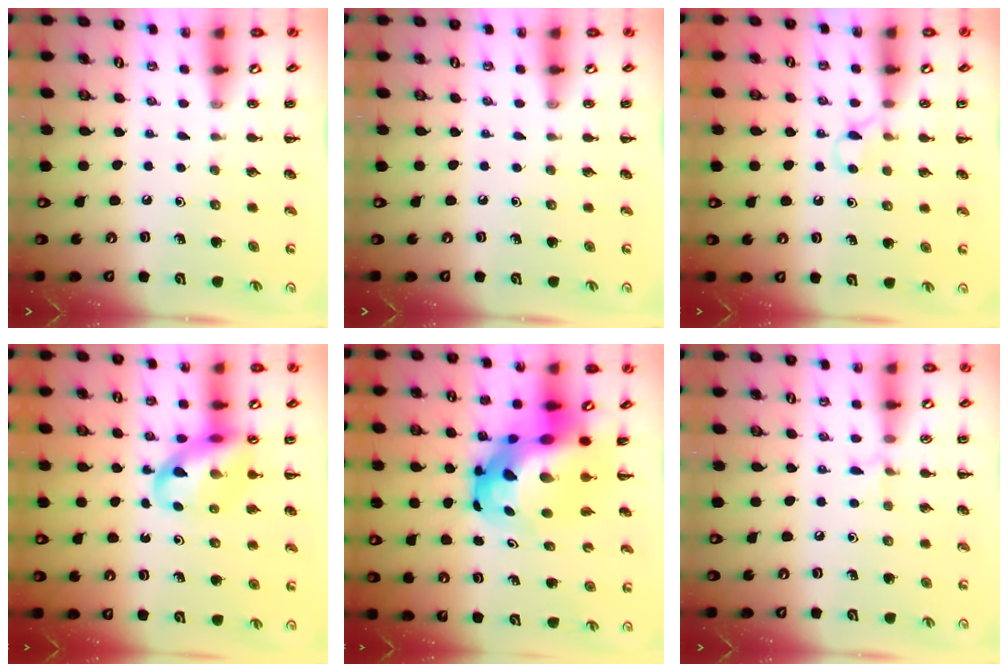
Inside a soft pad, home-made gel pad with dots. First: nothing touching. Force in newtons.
{"total": 0.0}
{"total": 4.5, "press": 4.2, "slide": 1.5}
{"total": 13.8, "press": 13.3, "slide": 3.6}
{"total": 12.7, "press": 12.2, "slide": 3.6}
{"total": 4.5, "press": 4.2, "slide": 1.5}